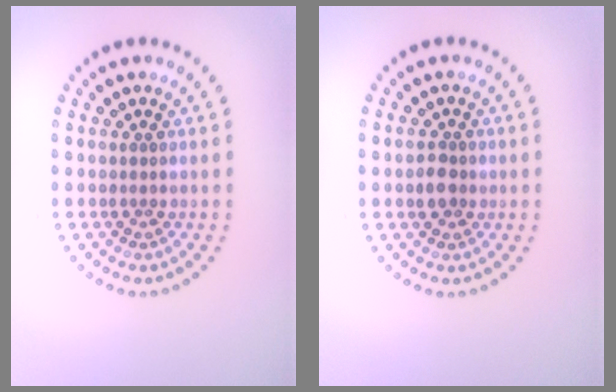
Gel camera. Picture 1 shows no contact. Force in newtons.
{"total": 1.7, "press": 1.7, "slide": 0.5}